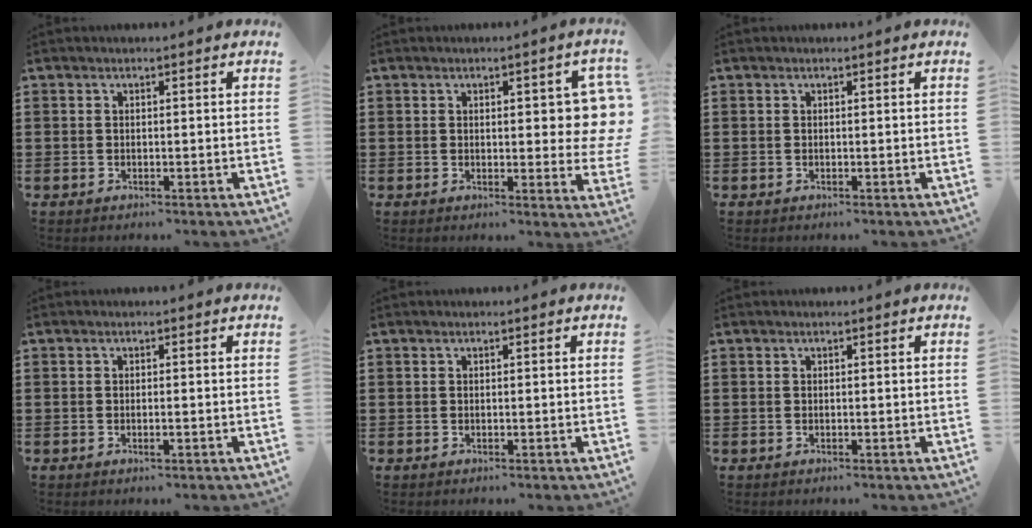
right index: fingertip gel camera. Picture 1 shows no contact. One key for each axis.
{"total": 6.6, "fx": 1.1, "fy": 2.1, "fz": 6.1, "tx": -0.074, "ty": -0.008, "tz": 0.009}
{"total": 0.0}
{"total": 0.9, "fx": -0.4, "fy": 0.0, "fz": 0.8, "tx": -0.014, "ty": -0.006, "tz": -0.005}
{"total": 0.0}
{"total": 0.0}